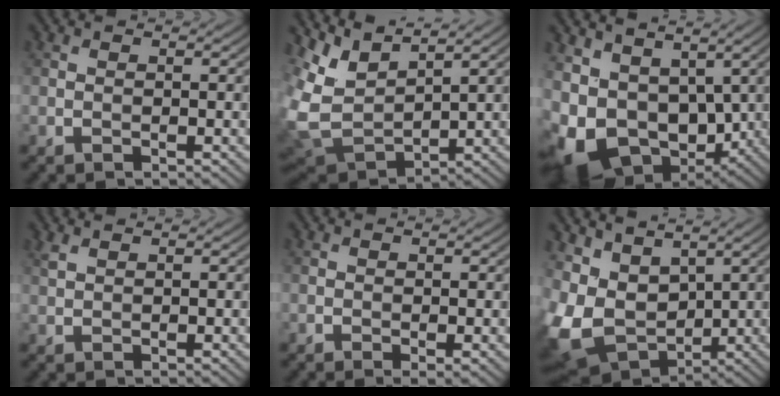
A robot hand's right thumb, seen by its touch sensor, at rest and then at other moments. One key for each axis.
{"total": 8.5, "fx": 4.9, "fy": 4.0, "fz": 5.7, "tx": -0.157, "ty": -0.002, "tz": 0.100}
{"total": 11.1, "fx": 1.3, "fy": 8.0, "fz": 7.6, "tx": -0.179, "ty": -0.021, "tz": 0.040}
{"total": 1.1, "fx": 1.0, "fy": 0.2, "fz": 0.5, "tx": -0.022, "ty": 0.004, "tz": 0.024}
{"total": 1.0, "fx": -0.2, "fy": 0.2, "fz": 0.9, "tx": -0.017, "ty": -0.007, "tz": -0.005}
{"total": 9.0, "fx": 2.9, "fy": 6.5, "fz": 5.6, "tx": -0.168, "ty": -0.004, "tz": 0.059}